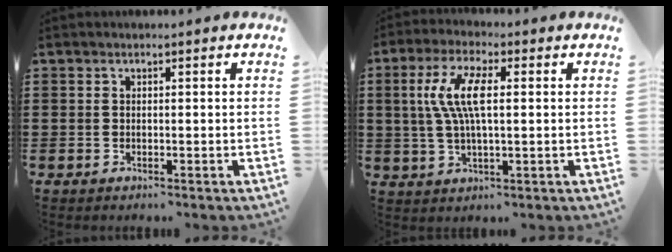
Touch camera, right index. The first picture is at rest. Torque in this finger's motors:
{"motor_torque": [1.25, 0.17, 0.46, 0.21]}